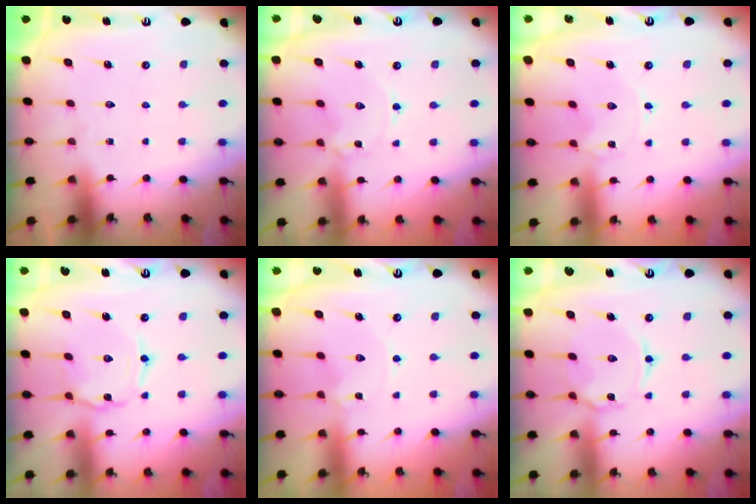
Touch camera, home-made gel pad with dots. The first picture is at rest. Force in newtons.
{"total": 0.7, "press": 0.6, "slide": 0.1}
{"total": 0.0}
{"total": 1.6, "press": 1.5, "slide": 0.2}
{"total": 0.0}
{"total": 5.6, "press": 5.6, "slide": 0.2}